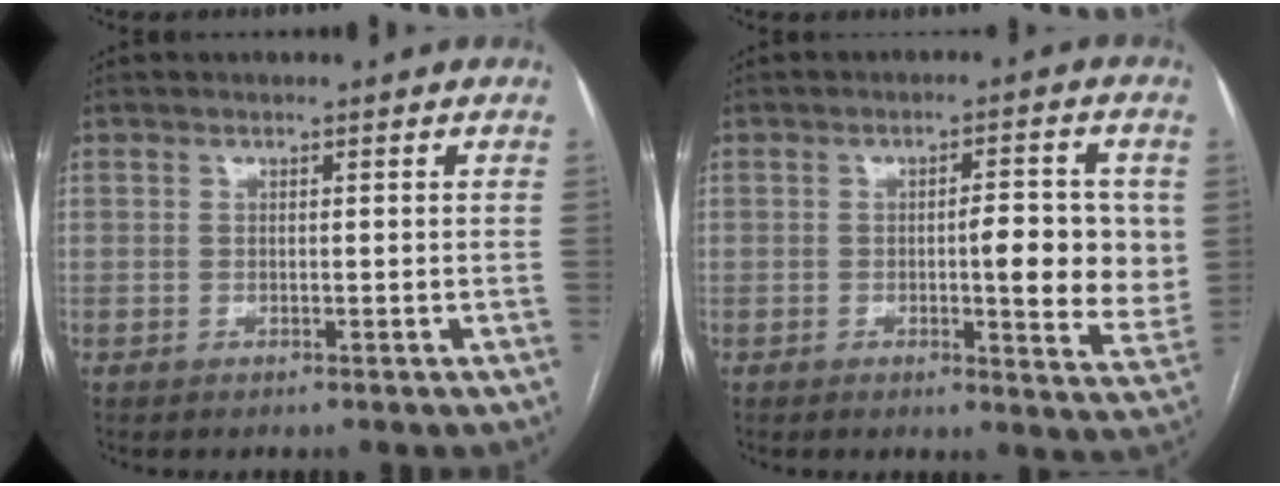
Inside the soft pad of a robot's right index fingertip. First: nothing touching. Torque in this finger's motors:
{"motor_torque": [0.26, -0.02, 0.22, 0.03]}